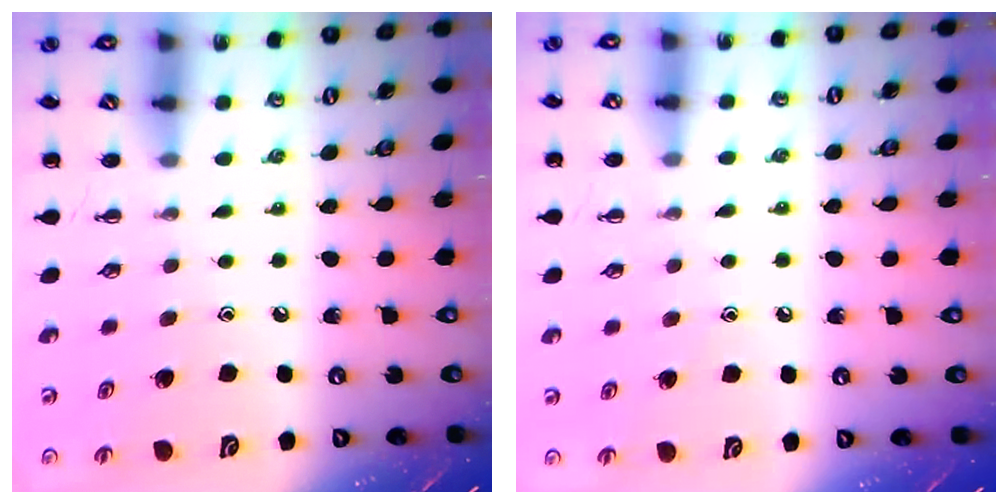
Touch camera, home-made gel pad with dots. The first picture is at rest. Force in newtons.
{"total": 6.5, "press": 6.2, "slide": 2.1}